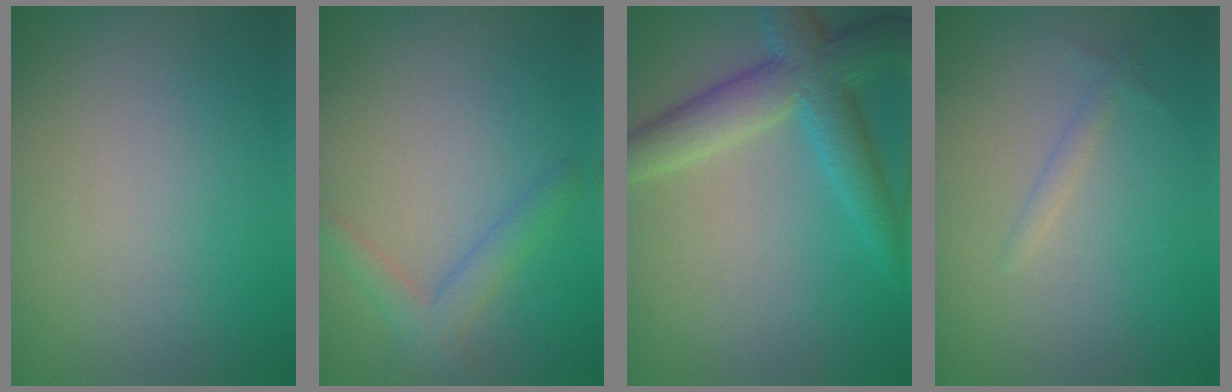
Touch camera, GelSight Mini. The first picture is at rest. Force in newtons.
{"total": 2.5, "press": 2.5, "slide": 0.3}
{"total": 5.4, "press": 5.4, "slide": 0.4}
{"total": 1.0, "press": 1.0, "slide": 0.0}